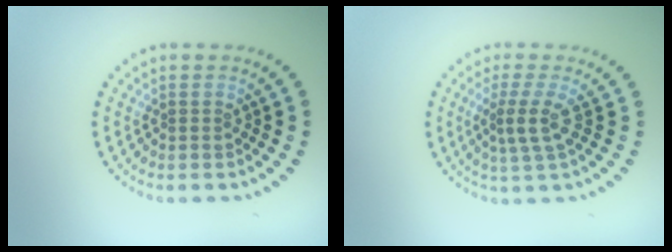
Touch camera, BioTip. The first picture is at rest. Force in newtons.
{"total": 2.3, "press": 1.7, "slide": 1.5}